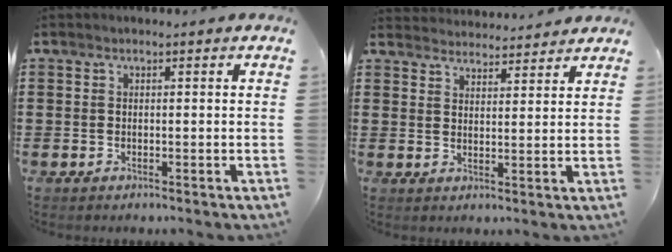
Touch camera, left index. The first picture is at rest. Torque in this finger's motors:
{"motor_torque": [2.14, 0.00, 0.08, 0.00]}